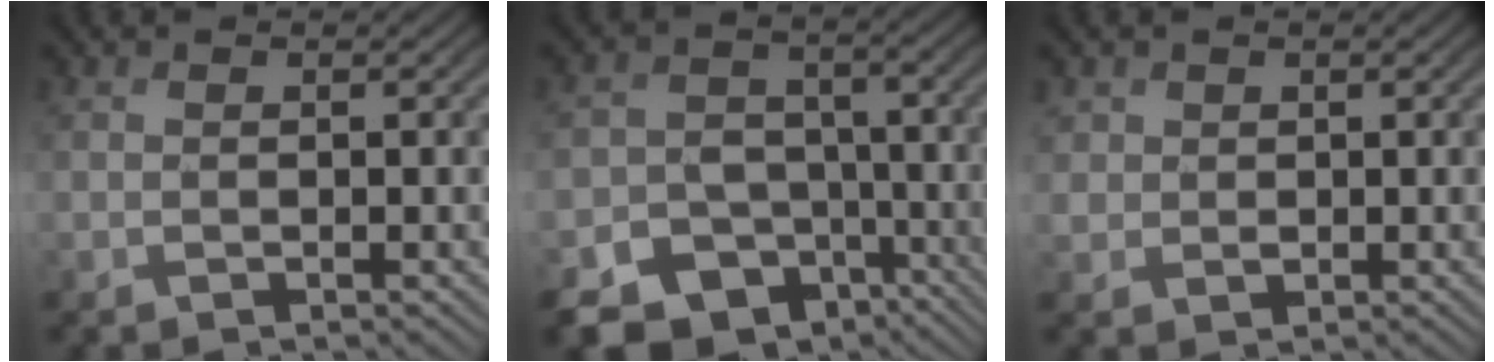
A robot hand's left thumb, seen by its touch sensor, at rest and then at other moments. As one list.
[{"total": 15.2, "force": [-9.9, 10.8, 4.1], "torque": [-0.104, -0.055, -0.142]}, {"total": 2.1, "force": [0.9, 1.8, 0.5], "torque": [-0.020, -0.005, 0.015]}]